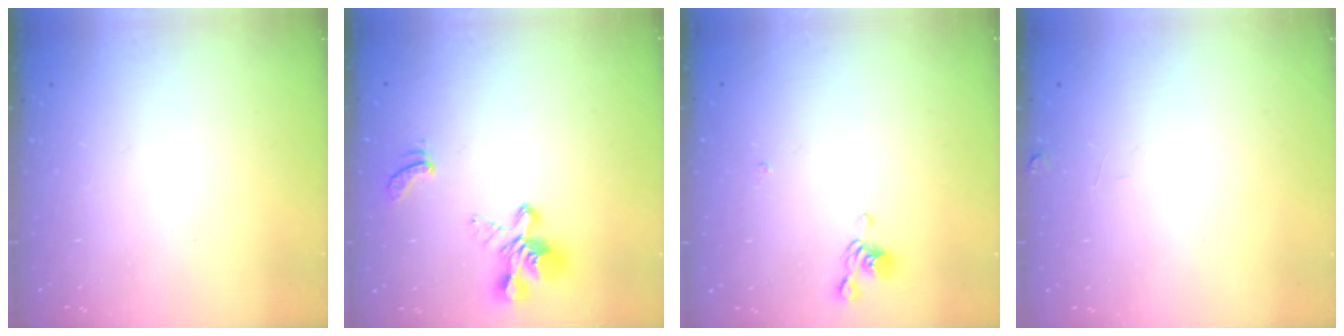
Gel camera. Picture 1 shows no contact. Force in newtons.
{"total": 4.8, "press": 4.5, "slide": 1.5}
{"total": 2.9, "press": 2.8, "slide": 0.5}
{"total": 1.3, "press": 1.2, "slide": 0.5}